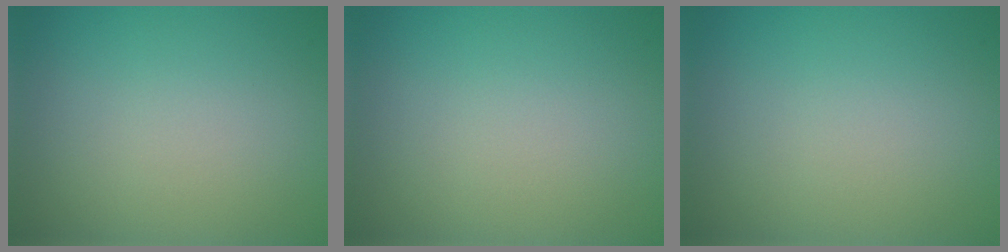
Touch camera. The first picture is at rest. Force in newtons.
{"total": 0.0}
{"total": 0.0}